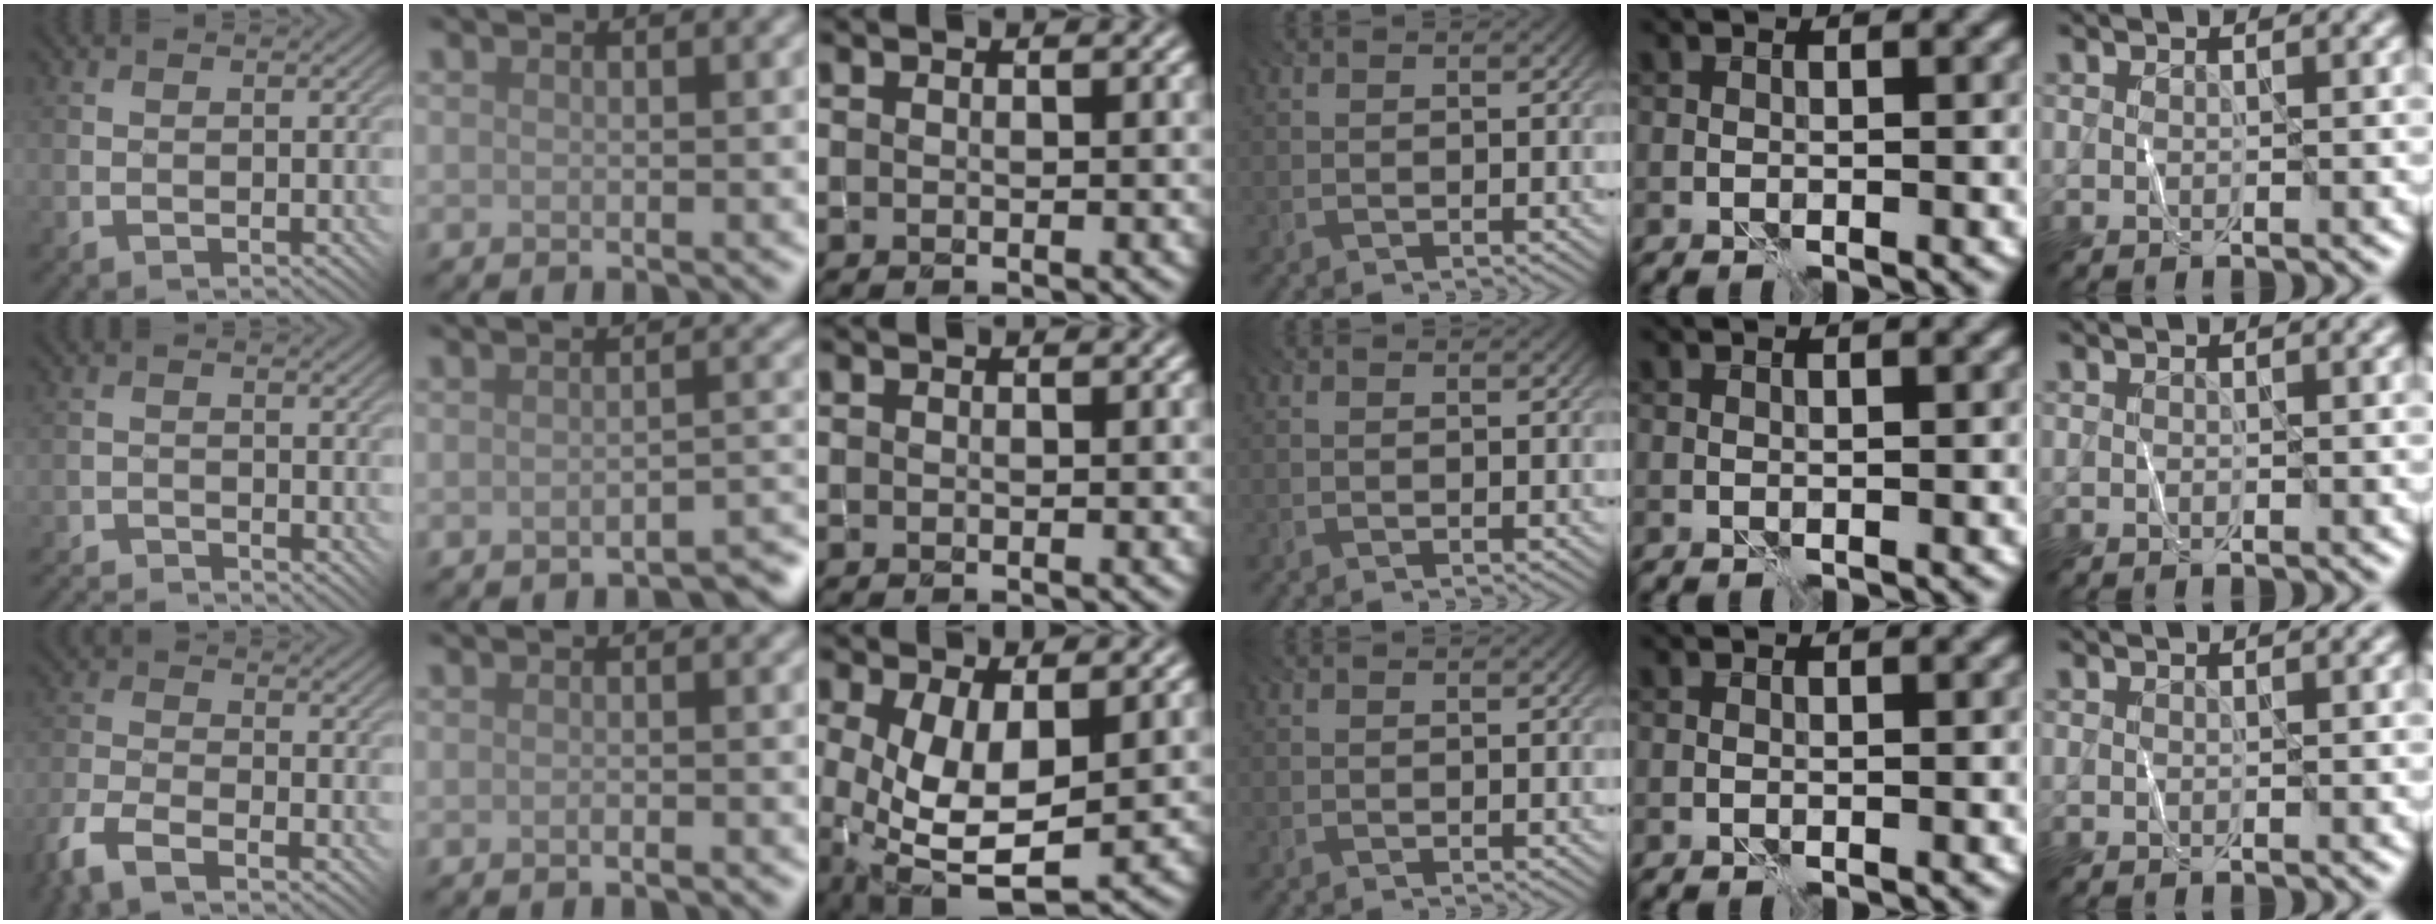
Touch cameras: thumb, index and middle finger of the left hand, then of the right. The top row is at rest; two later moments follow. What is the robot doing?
{"motion": "fold", "object": "shorts"}